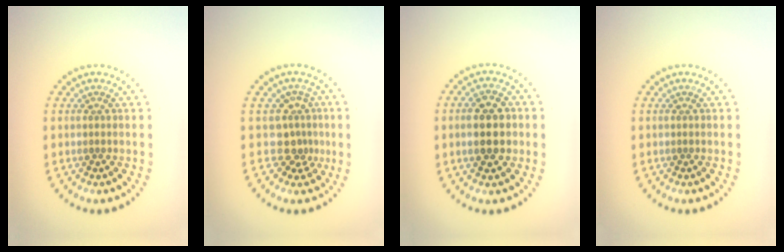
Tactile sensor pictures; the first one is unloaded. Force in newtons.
{"total": 2.7, "press": 1.9, "slide": 1.9}
{"total": 4.5, "press": 4.5, "slide": 0.2}
{"total": 0.0}